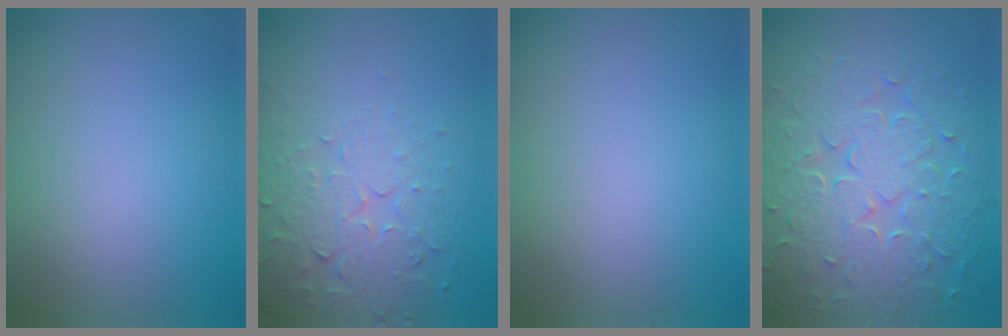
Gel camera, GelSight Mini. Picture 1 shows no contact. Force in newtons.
{"total": 5.1, "press": 3.6, "slide": 3.6}
{"total": 0.0}
{"total": 8.4, "press": 6.1, "slide": 5.8}